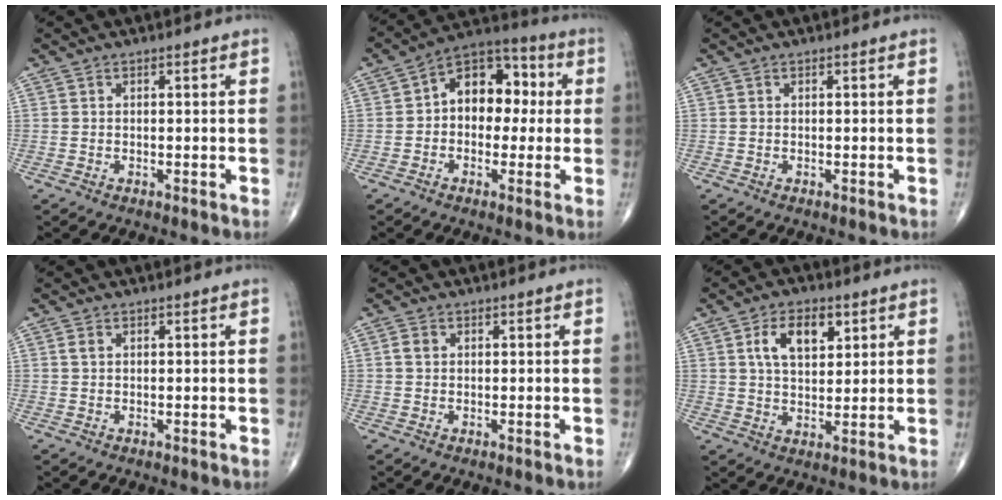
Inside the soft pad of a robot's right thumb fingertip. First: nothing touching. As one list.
[{"total": 12.1, "force": [1.0, 8.4, 8.6], "torque": [-0.085, 0.036, -0.001]}, {"total": 0.0}, {"total": 1.1, "force": [0.4, 0.7, 0.7], "torque": [-0.016, 0.003, 0.008]}, {"total": 1.6, "force": [0.3, 1.3, 0.9], "torque": [-0.016, 0.003, 0.006]}, {"total": 8.6, "force": [3.4, 4.9, 6.3], "torque": [-0.089, -0.008, 0.059]}]